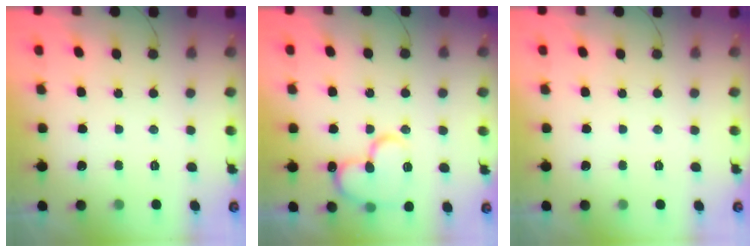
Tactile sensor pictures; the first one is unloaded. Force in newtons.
{"total": 14.9, "press": 14.8, "slide": 2.0}
{"total": 0.0}